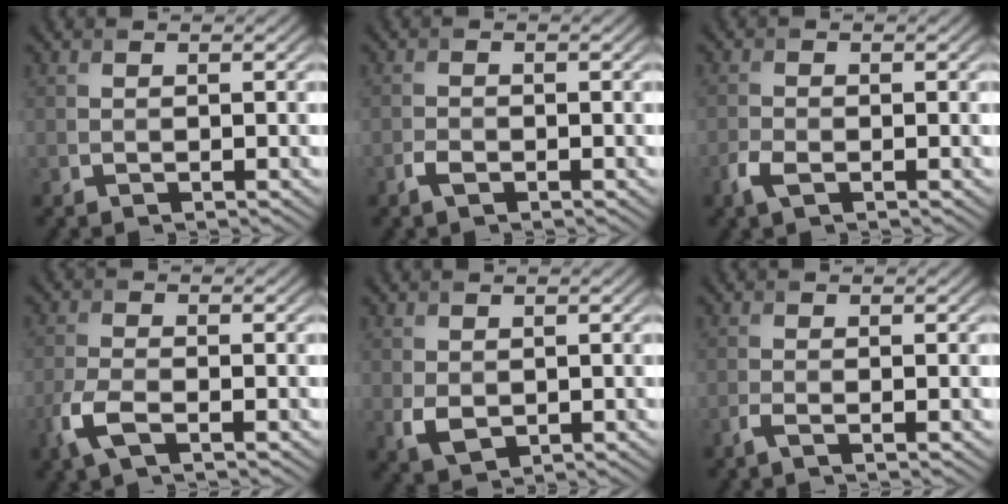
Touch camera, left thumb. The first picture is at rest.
{"total": 1.5, "force": [-1.0, 0.7, 0.9], "torque": [-0.022, -0.001, -0.022]}
{"total": 2.2, "force": [-1.2, 1.0, 1.5], "torque": [-0.041, -0.004, -0.030]}
{"total": 4.1, "force": [-2.1, 1.4, 3.1], "torque": [-0.082, -0.005, -0.051]}
{"total": 2.6, "force": [0.0, 1.9, 1.7], "torque": [-0.042, -0.007, 0.007]}
{"total": 1.3, "force": [-0.9, 0.1, 1.0], "torque": [-0.024, 0.000, -0.024]}